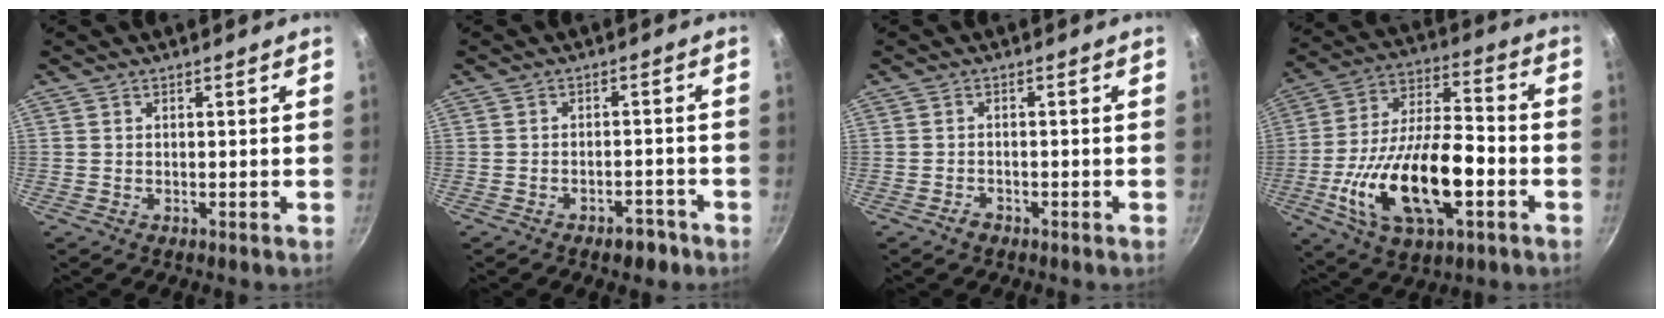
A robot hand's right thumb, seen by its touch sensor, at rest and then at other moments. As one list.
[{"total": 4.1, "force": [-2.8, 2.2, 2.2], "torque": [-0.016, 0.028, -0.026]}, {"total": 1.7, "force": [-1.3, 1.0, 0.7], "torque": [-0.011, 0.014, -0.022]}, {"total": 22.5, "force": [-6.3, 10.6, 18.8], "torque": [-0.333, 0.030, -0.109]}]